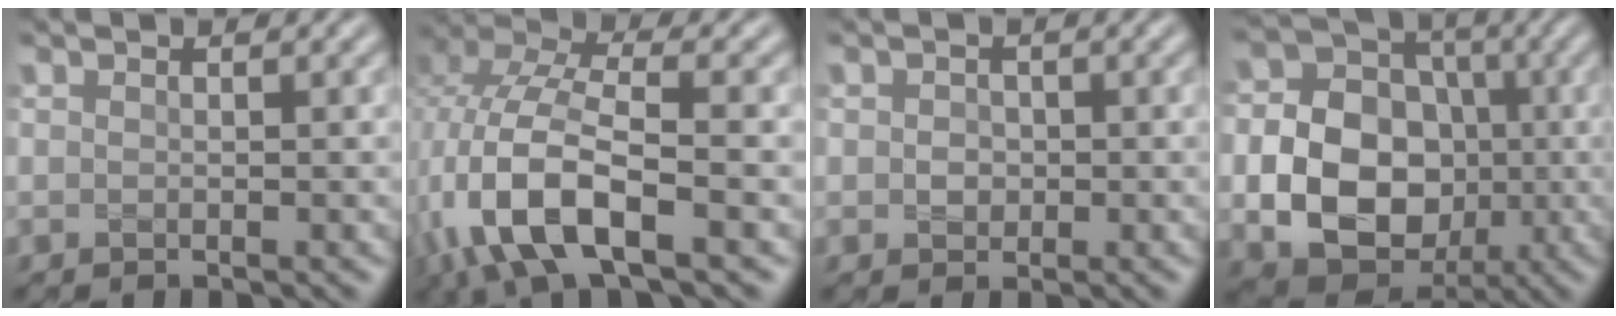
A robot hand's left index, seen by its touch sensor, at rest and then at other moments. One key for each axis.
{"total": 9.5, "fx": -3.0, "fy": 4.0, "fz": 8.1, "tx": -0.175, "ty": 0.006, "tz": -0.070}
{"total": 1.5, "fx": 0.0, "fy": 1.3, "fz": 0.7, "tx": -0.012, "ty": -0.002, "tz": -0.003}
{"total": 11.5, "fx": -1.8, "fy": 9.4, "fz": 6.4, "tx": -0.093, "ty": -0.015, "tz": -0.048}